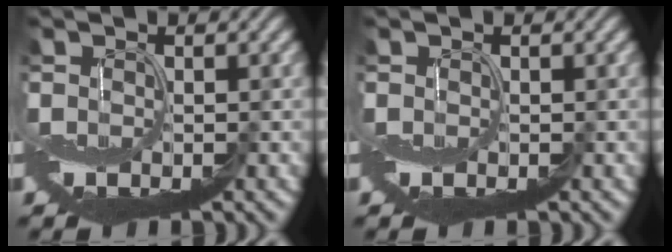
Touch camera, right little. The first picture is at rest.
{"total": 0.0}